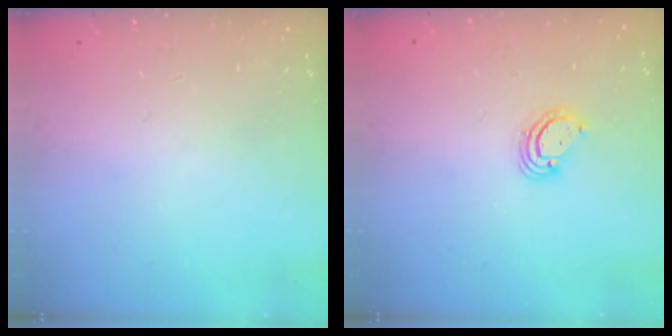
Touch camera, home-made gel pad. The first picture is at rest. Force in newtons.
{"total": 3.2, "press": 3.2, "slide": 0.2}